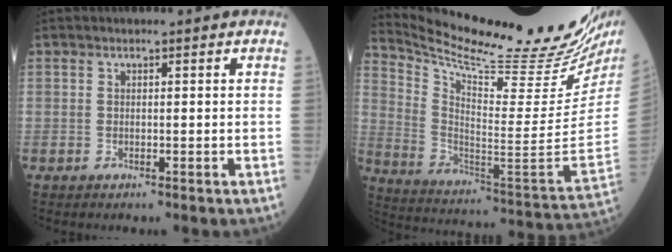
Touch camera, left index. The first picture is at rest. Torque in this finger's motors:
{"motor_torque": [0.58, -1.56, -0.08, 0.00]}